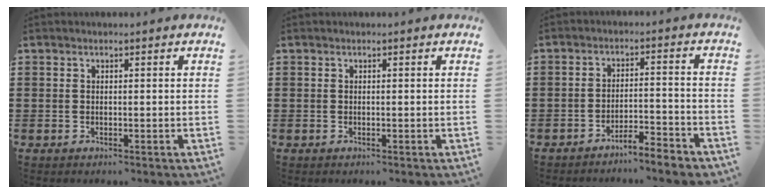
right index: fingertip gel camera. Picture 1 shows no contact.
{"total": 0.0}
{"total": 4.2, "force": [-4.1, -0.2, 0.9], "torque": [-0.020, -0.002, -0.084]}